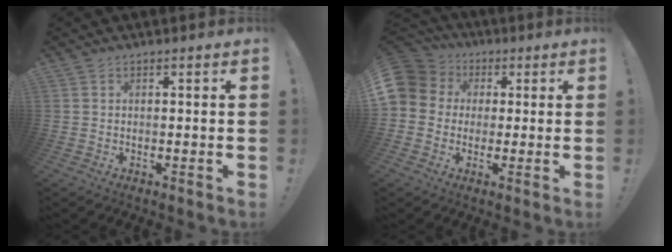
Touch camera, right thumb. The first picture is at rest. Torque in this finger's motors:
{"motor_torque": [1.63, 3.03, 1.49, -0.34, 0.58]}